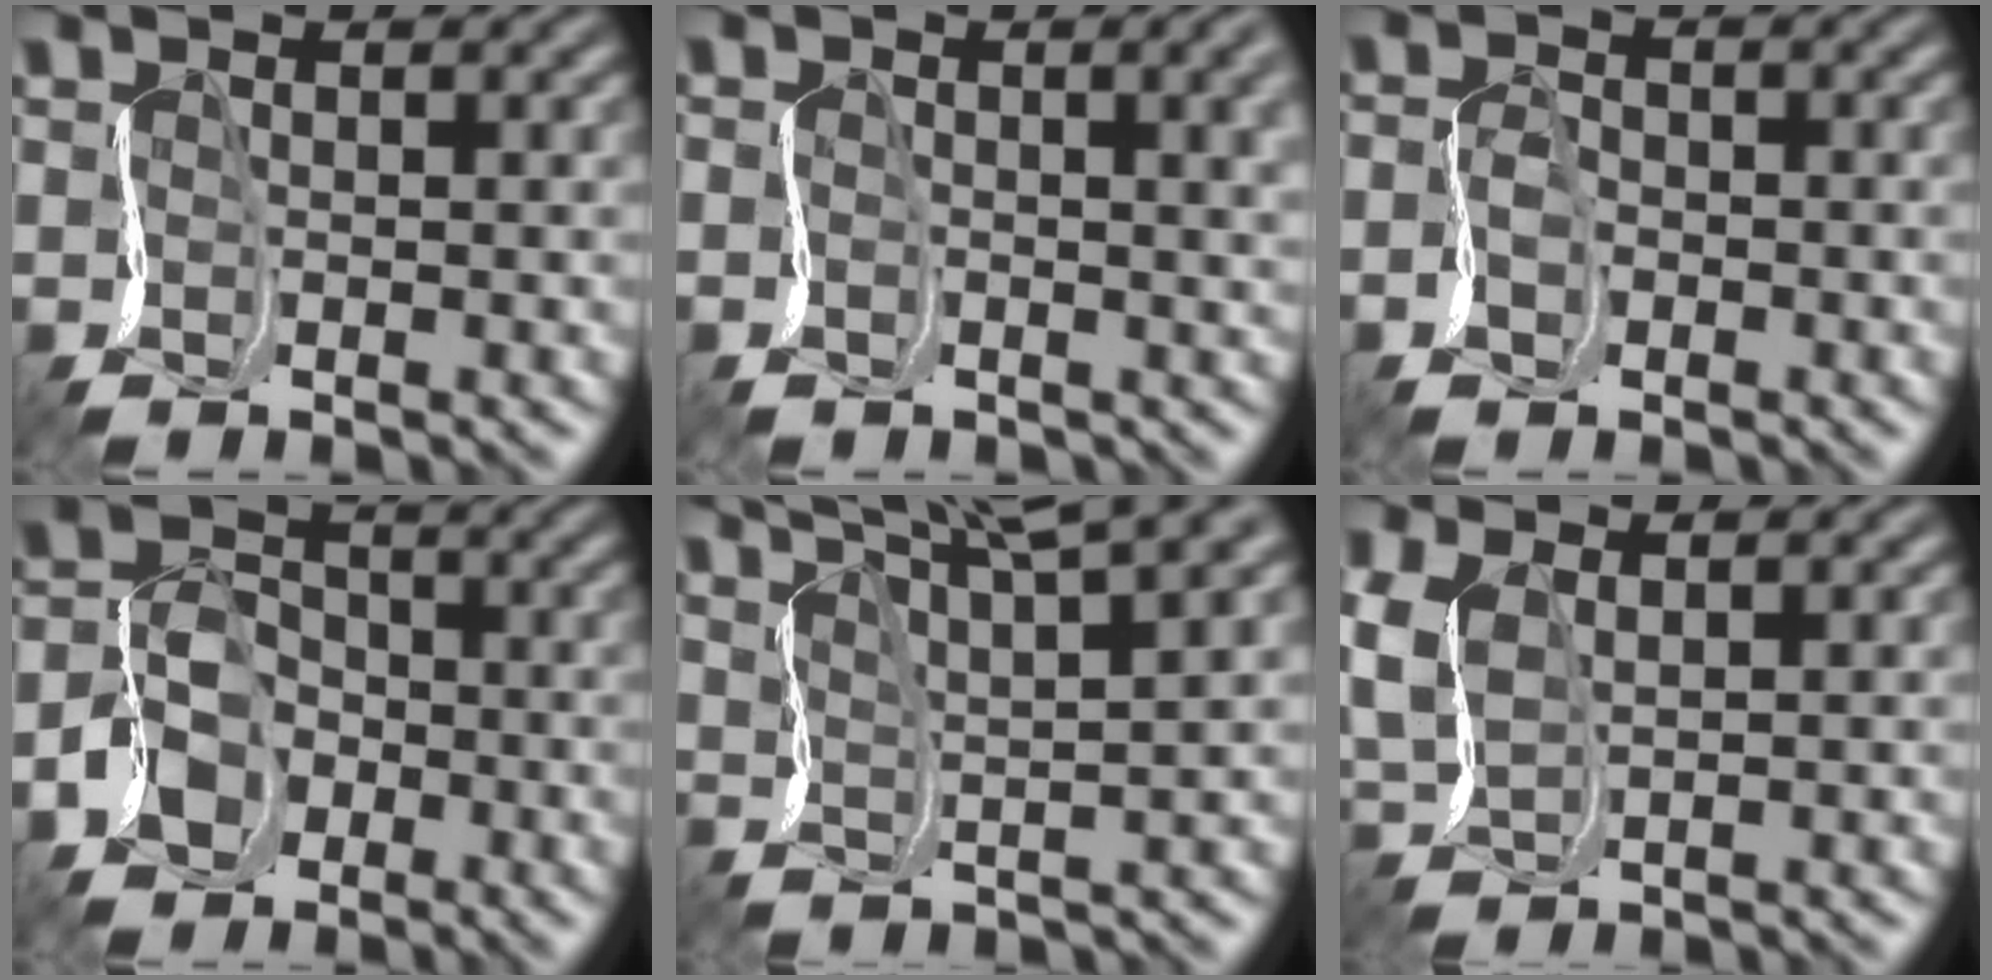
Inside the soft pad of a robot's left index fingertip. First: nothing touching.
{"total": 5.6, "force": [0.9, 3.1, 4.6], "torque": [-0.048, 0.019, 0.000]}
{"total": 1.1, "force": [-0.8, 0.7, 0.3], "torque": [-0.021, 0.010, -0.024]}
{"total": 3.5, "force": [-2.0, 2.7, 0.8], "torque": [-0.031, 0.016, -0.049]}
{"total": 8.5, "force": [7.3, 0.6, 4.4], "torque": [-0.078, 0.032, 0.087]}
{"total": 2.3, "force": [1.5, 1.0, 1.4], "torque": [-0.055, 0.012, 0.029]}